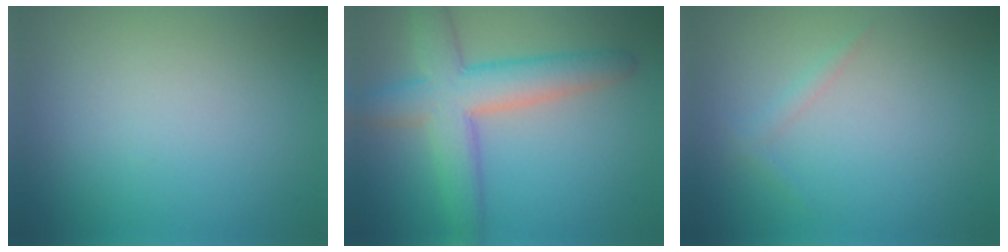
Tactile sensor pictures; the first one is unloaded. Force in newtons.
{"total": 7.0, "press": 7.0, "slide": 0.4}
{"total": 0.9, "press": 0.9, "slide": 0.0}